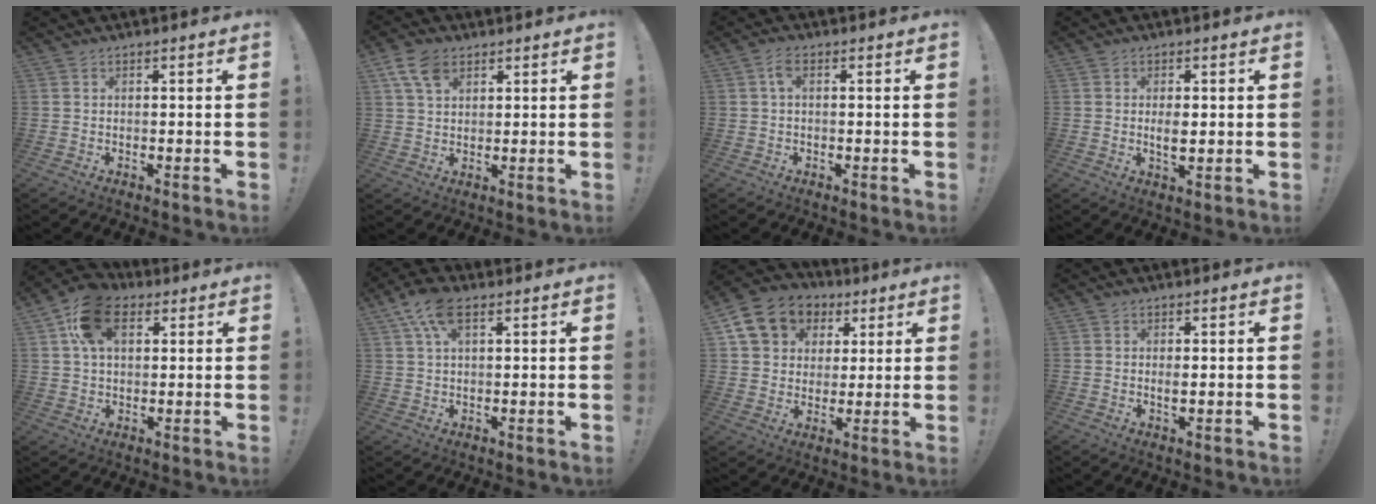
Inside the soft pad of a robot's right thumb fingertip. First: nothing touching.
{"total": 7.5, "force": [3.9, 4.5, 4.4], "torque": [-0.076, -0.005, 0.077]}
{"total": 2.7, "force": [0.7, 0.9, 2.4], "torque": [-0.042, 0.004, 0.011]}
{"total": 3.5, "force": [0.2, 1.6, 3.1], "torque": [-0.042, -0.008, -0.004]}
{"total": 13.8, "force": [5.2, 9.0, 9.1], "torque": [-0.152, 0.005, 0.098]}
{"total": 8.4, "force": [4.0, 3.9, 6.3], "torque": [-0.107, -0.001, 0.076]}
{"total": 13.6, "force": [6.0, 11.0, 5.2], "torque": [-0.070, -0.028, 0.121]}
{"total": 1.5, "force": [0.1, 0.5, 1.4], "torque": [-0.012, -0.007, -0.001]}